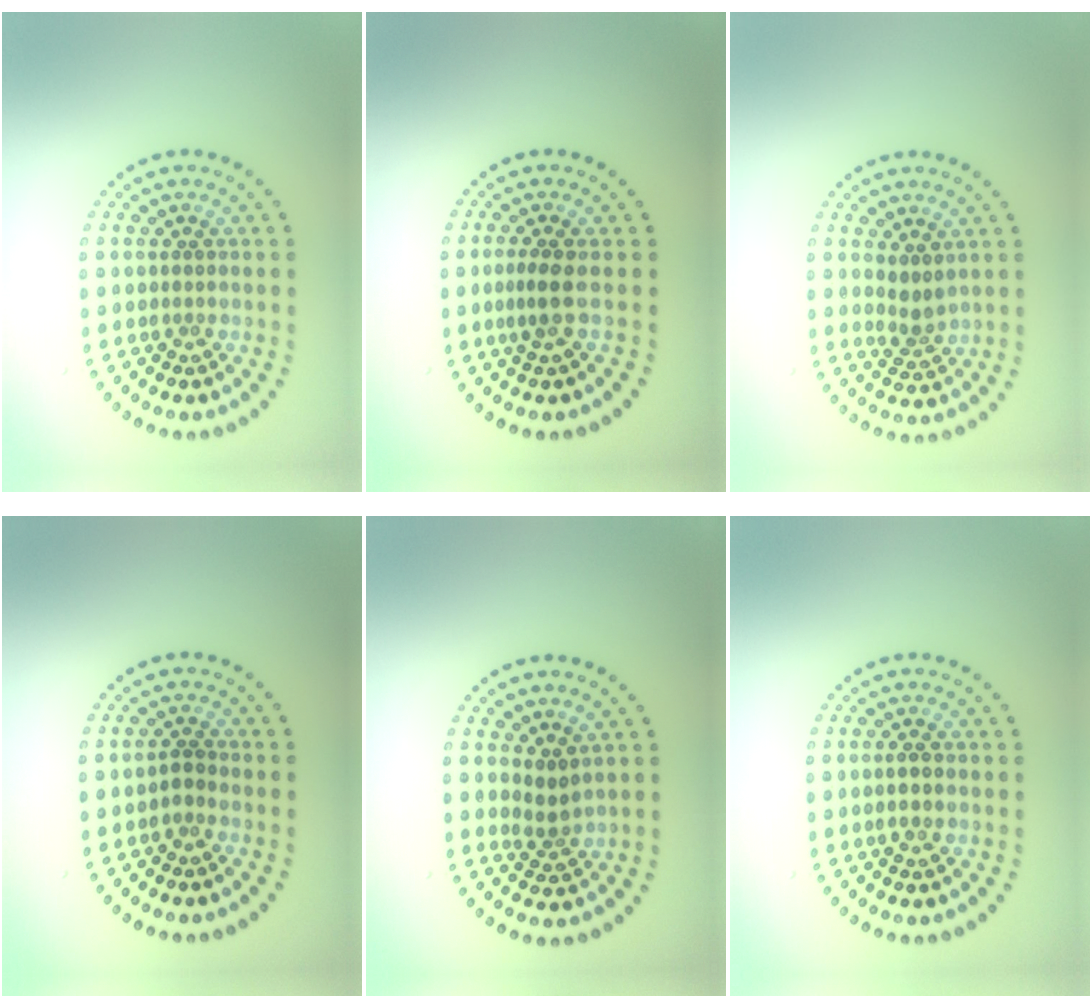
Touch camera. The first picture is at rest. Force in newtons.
{"total": 1.9, "press": 1.4, "slide": 1.3}
{"total": 1.8, "press": 1.4, "slide": 1.1}
{"total": 1.0, "press": 0.8, "slide": 0.5}
{"total": 1.8, "press": 1.3, "slide": 1.3}
{"total": 1.2, "press": 1.1, "slide": 0.3}